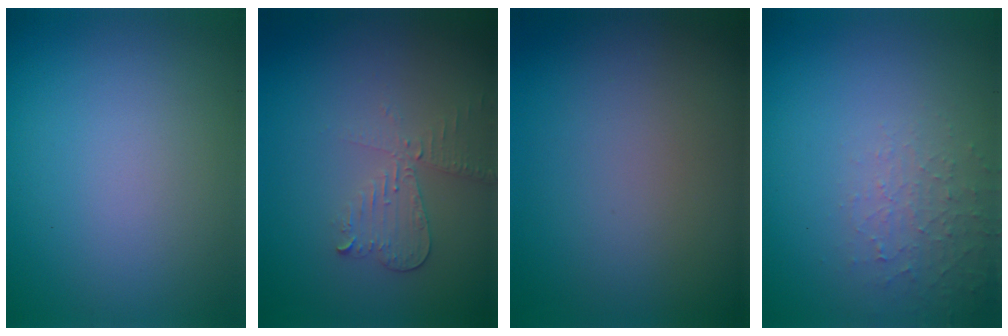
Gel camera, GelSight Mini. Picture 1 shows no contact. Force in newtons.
{"total": 2.6, "press": 2.5, "slide": 0.6}
{"total": 0.0}
{"total": 2.1, "press": 2.0, "slide": 0.5}